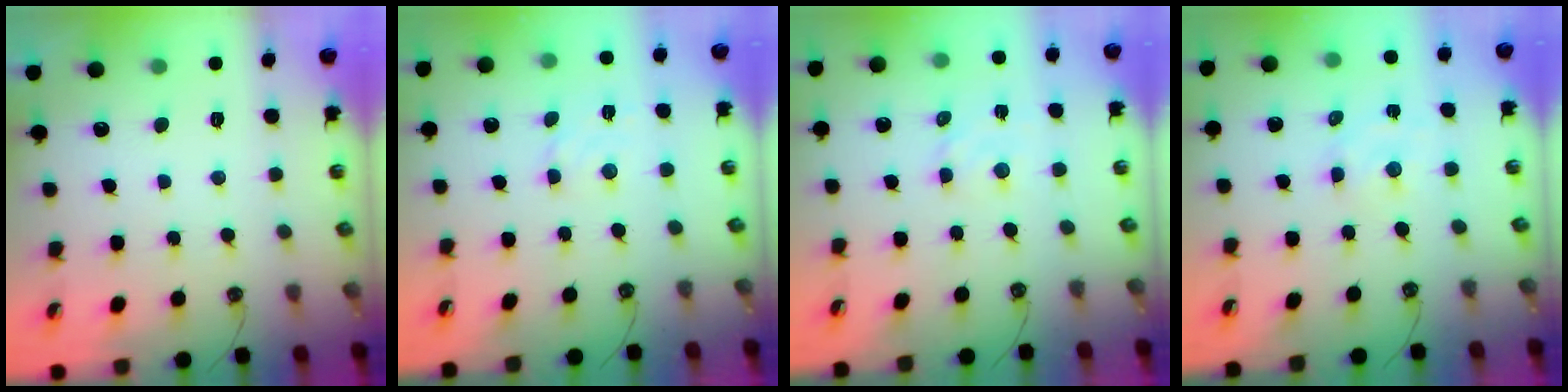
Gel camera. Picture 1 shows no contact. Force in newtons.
{"total": 2.8, "press": 2.7, "slide": 0.4}
{"total": 2.0, "press": 2.0, "slide": 0.3}
{"total": 2.0, "press": 2.0, "slide": 0.3}